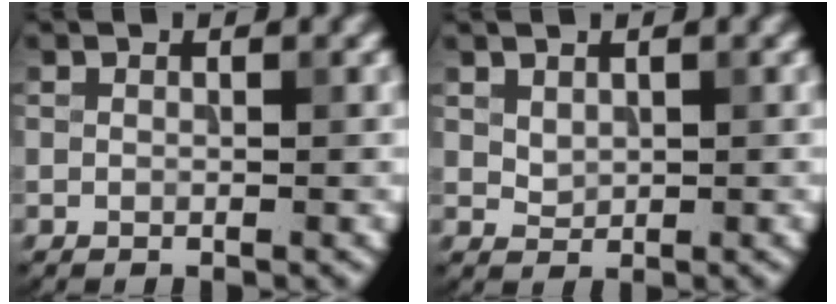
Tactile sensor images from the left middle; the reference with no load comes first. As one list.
[{"total": 1.0, "force": [0.6, 0.7, 0.5], "torque": [-0.011, -0.002, 0.018]}]